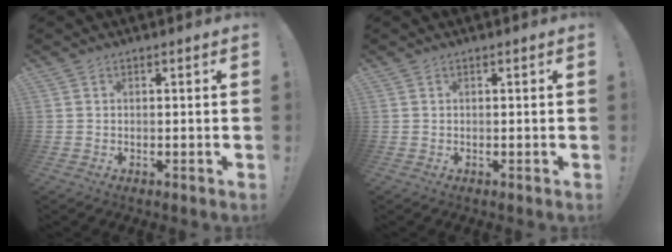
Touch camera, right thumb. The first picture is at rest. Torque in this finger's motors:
{"motor_torque": [0.00, 0.00, 0.08, 0.08, 0.00]}